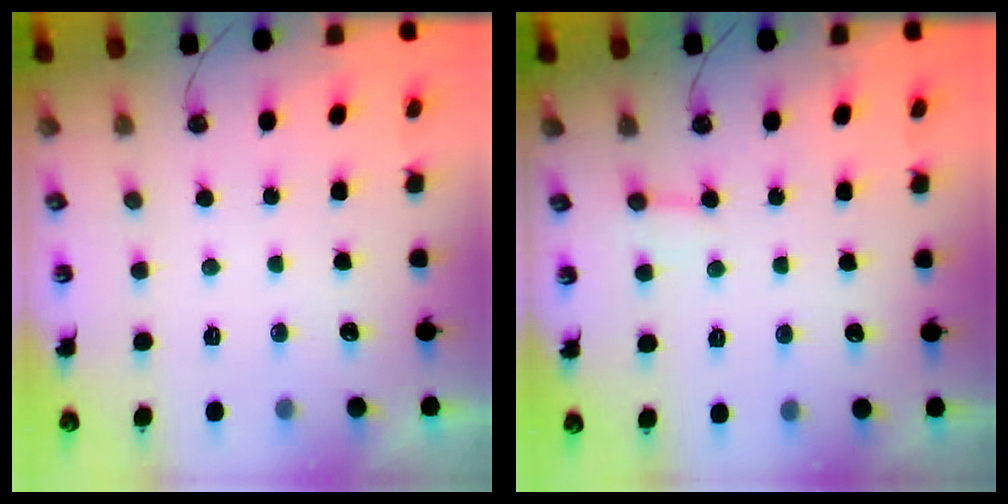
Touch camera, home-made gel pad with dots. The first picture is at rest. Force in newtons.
{"total": 3.2, "press": 3.2, "slide": 0.5}